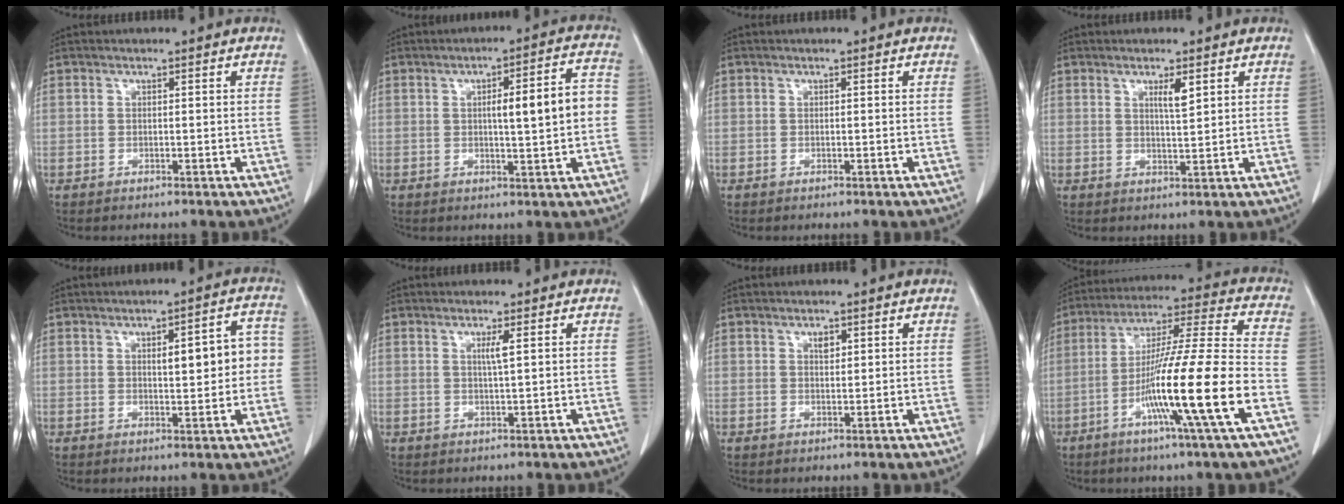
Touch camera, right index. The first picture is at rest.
{"total": 8.6, "force": [0.1, 1.0, 8.5], "torque": [-0.118, 0.021, 0.002]}
{"total": 0.0}
{"total": 2.7, "force": [1.4, 0.2, 2.4], "torque": [-0.044, -0.003, 0.024]}
{"total": 7.1, "force": [0.6, 2.2, 6.7], "torque": [-0.087, 0.024, 0.011]}
{"total": 1.8, "force": [0.6, -0.3, 1.7], "torque": [-0.033, -0.003, 0.012]}
{"total": 1.4, "force": [0.7, 0.7, 0.9], "torque": [-0.015, -0.001, 0.011]}
{"total": 17.5, "force": [-6.3, -1.4, 16.2], "torque": [-0.291, -0.014, -0.116]}